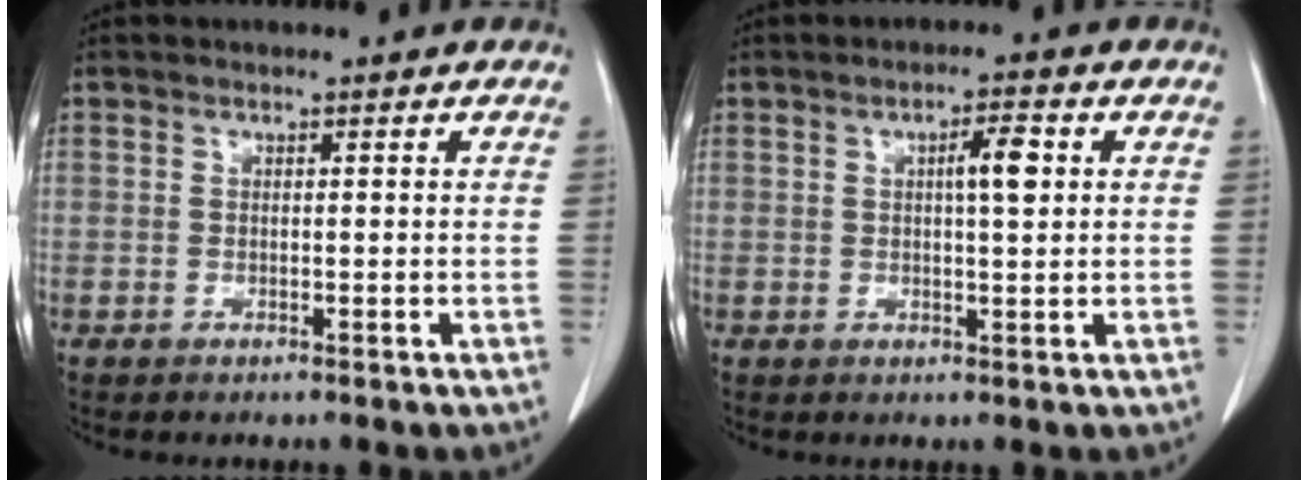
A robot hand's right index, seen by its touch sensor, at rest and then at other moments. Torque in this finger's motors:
{"motor_torque": [0.12, 0.01, 0.09, 0.02]}